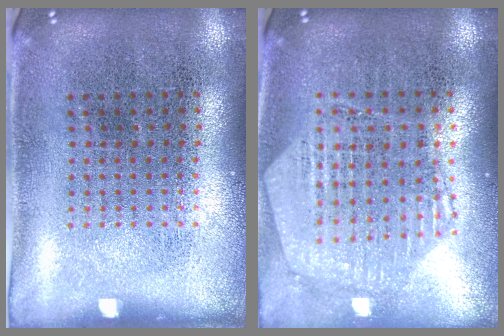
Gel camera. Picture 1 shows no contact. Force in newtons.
{"total": 1.1, "press": 1.1, "slide": 0.2}